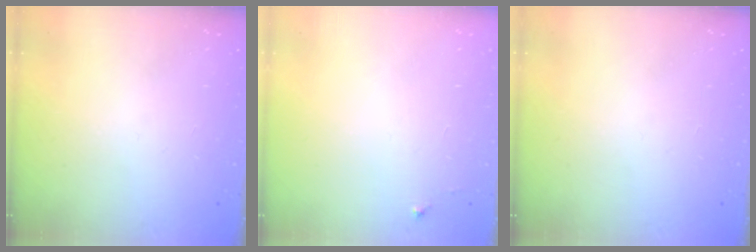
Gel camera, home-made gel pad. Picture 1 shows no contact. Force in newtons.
{"total": 3.9, "press": 3.9, "slide": 0.4}
{"total": 0.0}